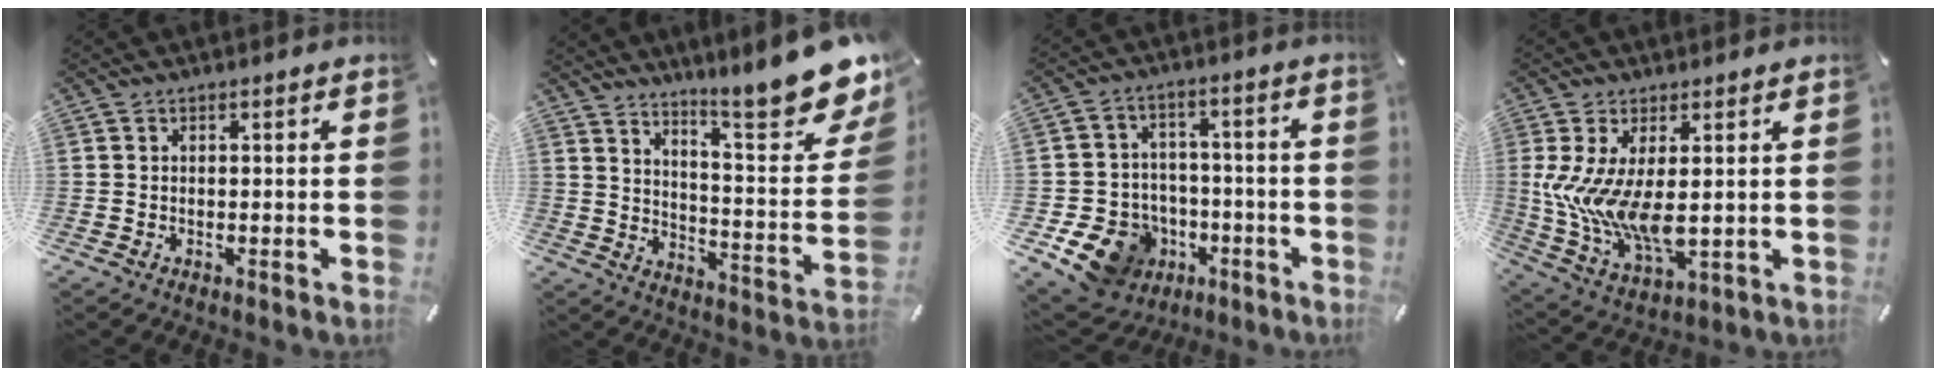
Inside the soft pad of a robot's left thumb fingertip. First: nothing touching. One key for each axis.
{"total": 17.0, "fx": 13.5, "fy": 3.9, "fz": 9.5, "tx": -0.127, "ty": -0.118, "tz": 0.220}
{"total": 12.3, "fx": -6.1, "fy": 10.1, "fz": 3.7, "tx": -0.059, "ty": 0.042, "tz": -0.094}
{"total": 12.4, "fx": 1.1, "fy": 5.5, "fz": 11.0, "tx": -0.236, "ty": -0.028, "tz": 0.026}